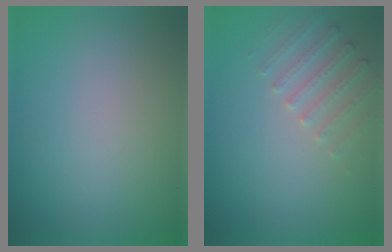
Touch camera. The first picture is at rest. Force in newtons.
{"total": 2.3, "press": 2.2, "slide": 0.6}